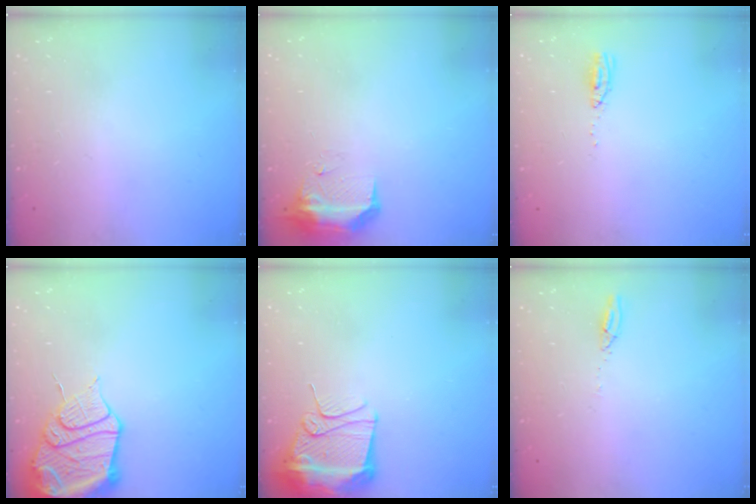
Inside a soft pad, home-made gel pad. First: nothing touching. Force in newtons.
{"total": 15.7, "press": 10.5, "slide": 11.7}
{"total": 3.7, "press": 3.4, "slide": 1.4}
{"total": 17.2, "press": 17.1, "slide": 1.7}
{"total": 13.4, "press": 13.4, "slide": 1.3}
{"total": 2.7, "press": 2.7, "slide": 0.2}